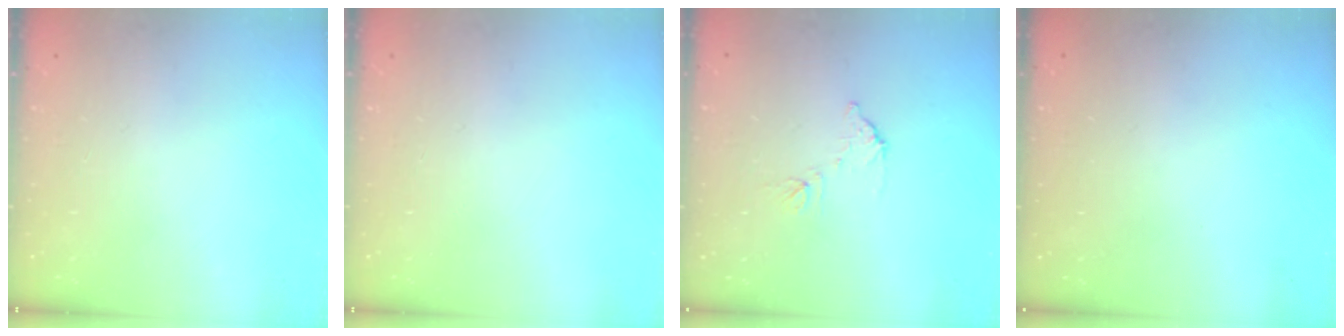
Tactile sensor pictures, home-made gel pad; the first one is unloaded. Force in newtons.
{"total": 0.0}
{"total": 6.4, "press": 6.4, "slide": 0.3}
{"total": 3.1, "press": 2.9, "slide": 1.0}